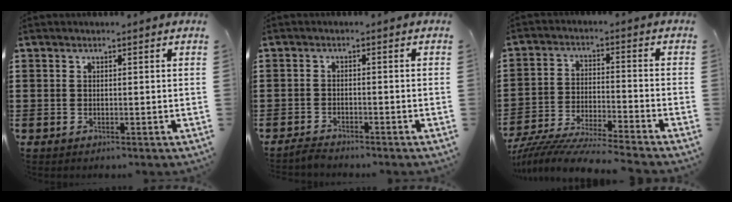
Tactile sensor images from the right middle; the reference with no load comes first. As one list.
[{"total": 1.8, "force": [-1.7, 0.1, 0.2], "torque": [-0.010, -0.001, -0.035]}, {"total": 7.4, "force": [-7.2, -0.3, 1.7], "torque": [-0.038, -0.007, -0.143]}]